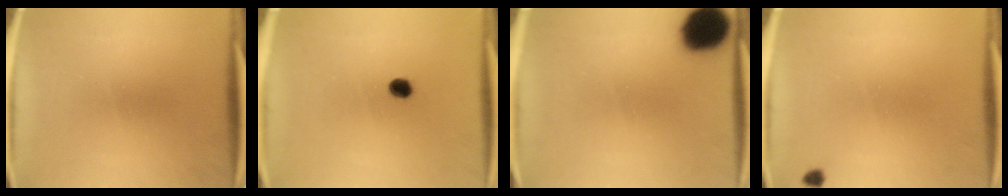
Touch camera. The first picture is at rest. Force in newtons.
{"total": 2.7}
{"total": 14.8}
{"total": 1.0}